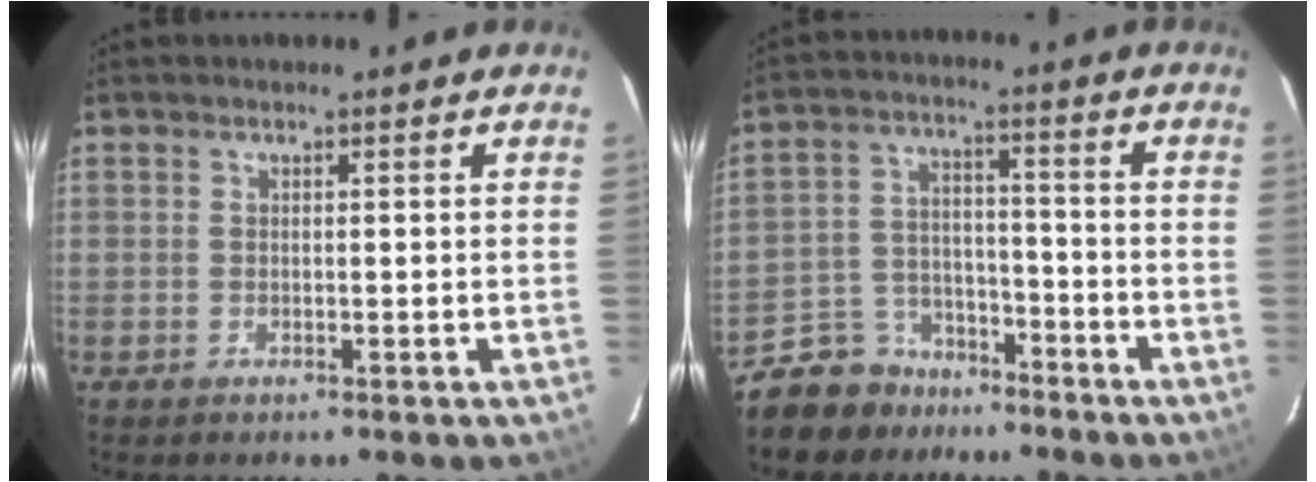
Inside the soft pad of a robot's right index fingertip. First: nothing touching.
{"total": 10.3, "force": [-8.2, 6.0, 1.8], "torque": [-0.060, 0.027, -0.127]}